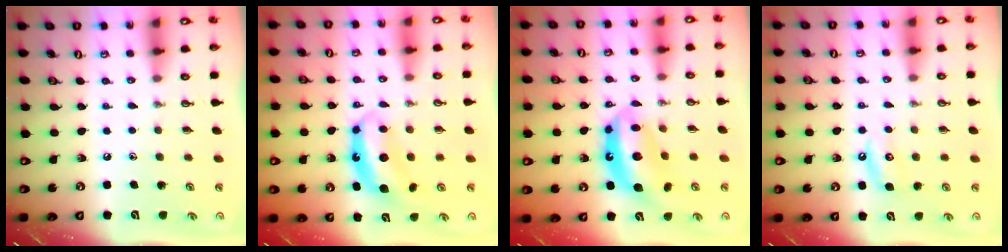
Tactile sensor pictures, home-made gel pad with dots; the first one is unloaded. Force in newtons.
{"total": 6.9, "press": 6.9, "slide": 0.4}
{"total": 12.6, "press": 12.5, "slide": 1.4}
{"total": 5.5, "press": 5.5, "slide": 0.4}